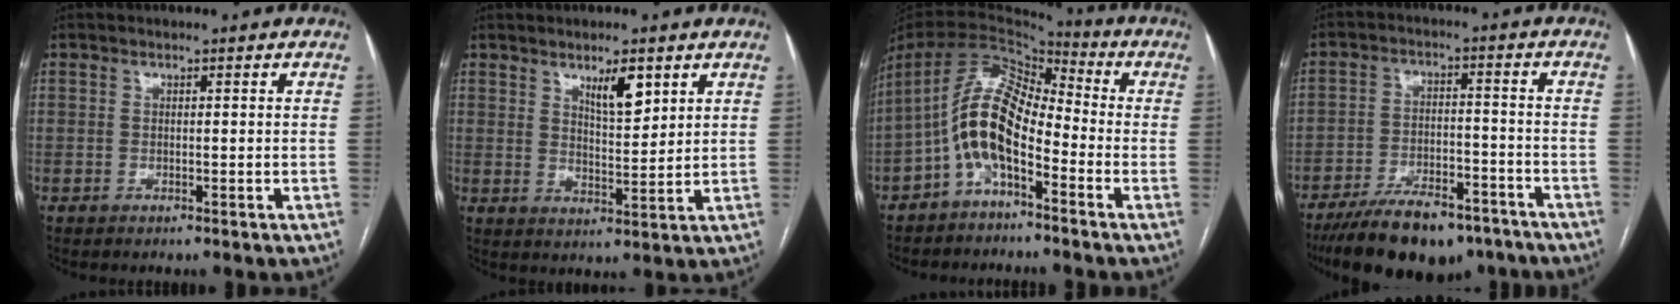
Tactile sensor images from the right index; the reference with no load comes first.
{"total": 5.5, "force": [3.3, 1.5, 4.2], "torque": [-0.073, -0.005, 0.058]}
{"total": 10.7, "force": [-3.8, 4.4, 9.0], "torque": [-0.191, 0.032, -0.073]}
{"total": 15.9, "force": [-12.4, 5.5, 8.3], "torque": [-0.128, 0.002, -0.194]}